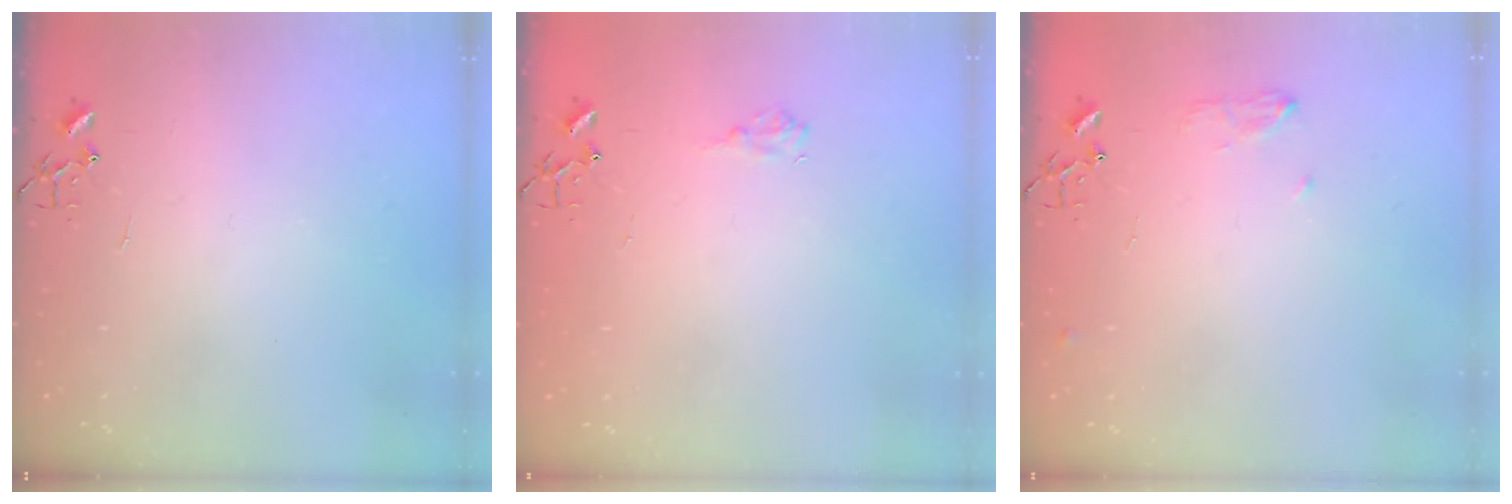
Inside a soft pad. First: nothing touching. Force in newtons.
{"total": 7.4, "press": 7.4, "slide": 0.8}
{"total": 6.6, "press": 6.5, "slide": 1.1}